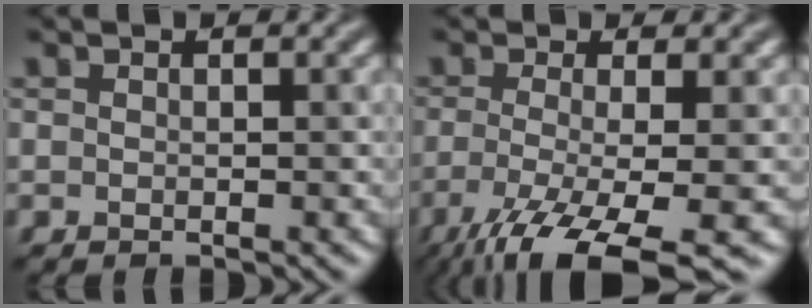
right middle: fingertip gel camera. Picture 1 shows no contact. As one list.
[{"total": 9.7, "force": [-4.8, 2.7, 8.0], "torque": [-0.137, -0.023, -0.086]}]